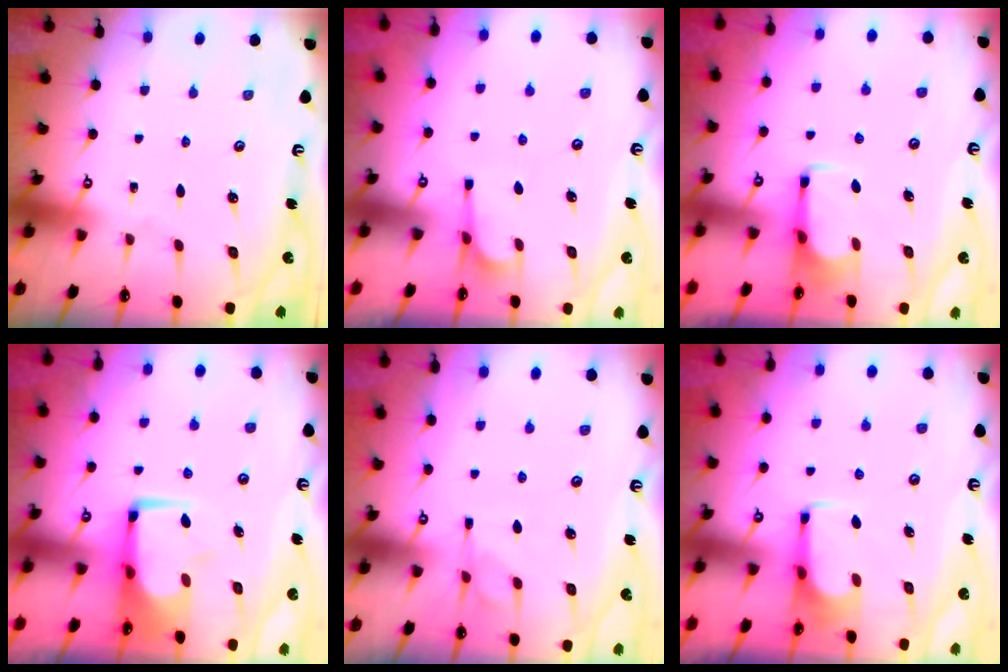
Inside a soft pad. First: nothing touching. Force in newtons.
{"total": 2.8, "press": 2.7, "slide": 0.8}
{"total": 2.8, "press": 2.8, "slide": 0.5}
{"total": 0.7, "press": 0.5, "slide": 0.4}
{"total": 1.2, "press": 0.0, "slide": 1.2}
{"total": 0.0}